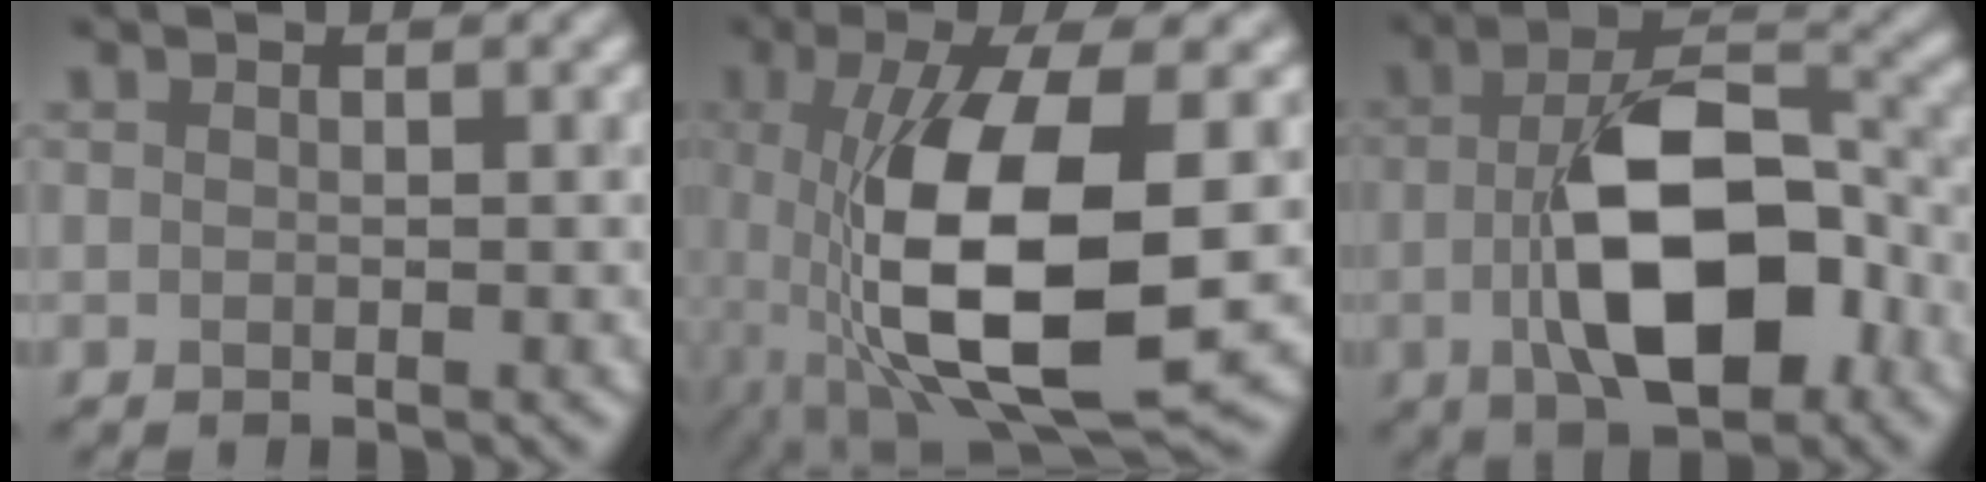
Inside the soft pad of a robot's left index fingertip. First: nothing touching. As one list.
[{"total": 12.3, "force": [-1.4, 4.1, 11.6], "torque": [-0.216, -0.012, -0.021]}, {"total": 11.2, "force": [-2.5, 5.5, 9.4], "torque": [-0.158, 0.002, -0.044]}]